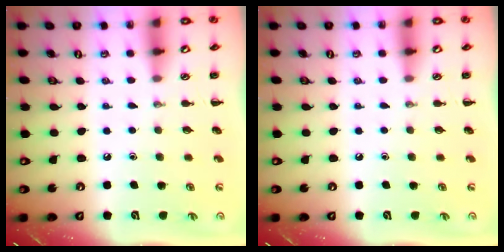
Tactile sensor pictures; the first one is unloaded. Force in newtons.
{"total": 0.0}